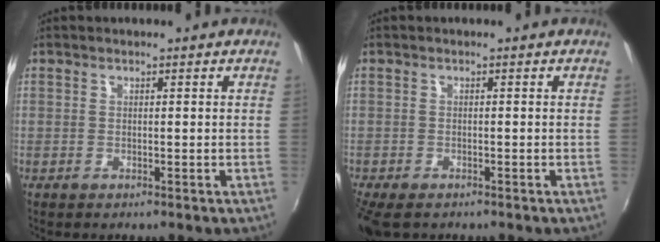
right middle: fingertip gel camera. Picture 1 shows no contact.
{"total": 4.9, "force": [-3.7, 1.8, 2.6], "torque": [-0.063, -0.025, -0.066]}